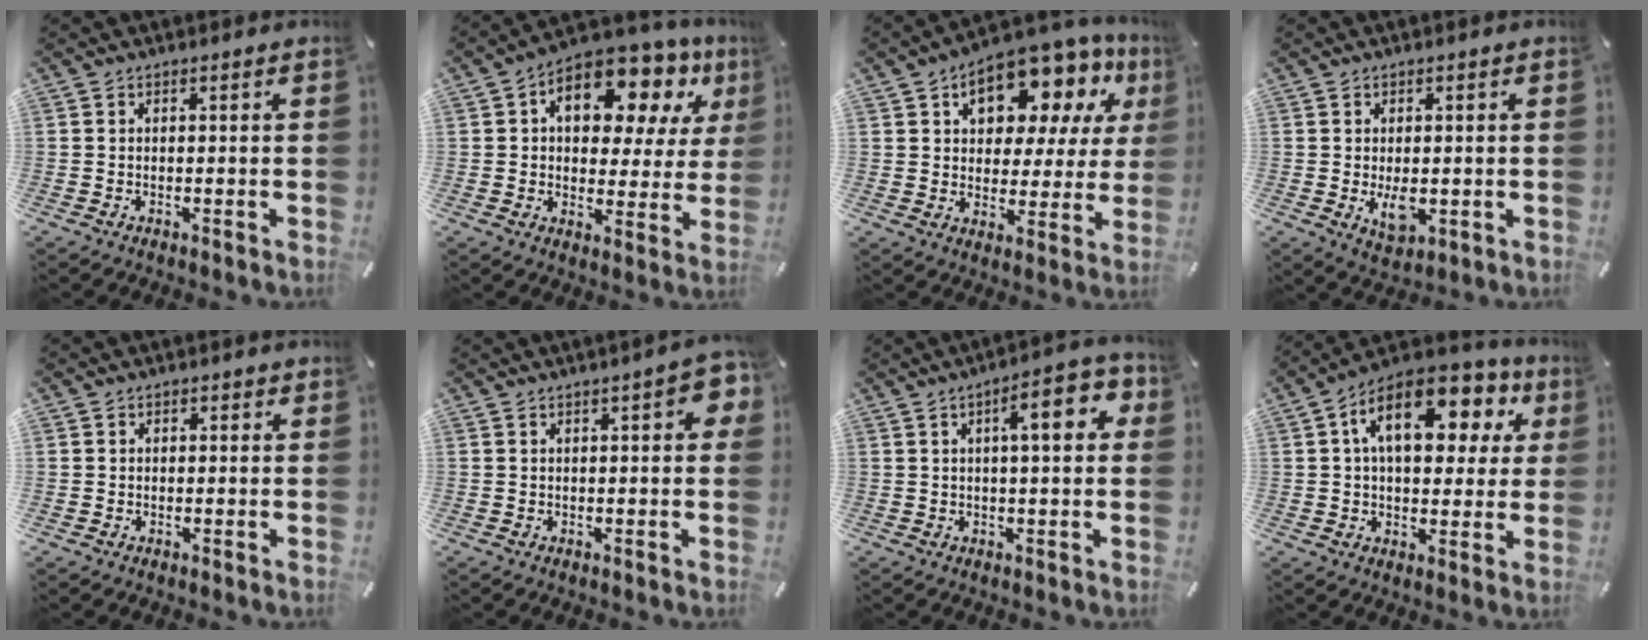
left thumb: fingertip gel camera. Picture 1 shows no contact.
{"total": 15.4, "force": [7.4, 9.1, 10.0], "torque": [-0.149, -0.040, 0.125]}
{"total": 14.6, "force": [9.0, 8.4, 8.0], "torque": [-0.125, -0.059, 0.155]}
{"total": 5.4, "force": [-0.5, 3.3, 4.2], "torque": [-0.075, -0.007, -0.011]}
{"total": 1.4, "force": [0.4, 1.3, -0.1], "torque": [0.010, -0.001, 0.004]}
{"total": 6.5, "force": [2.0, 2.1, 5.8], "torque": [-0.086, 0.002, 0.031]}
{"total": 10.6, "force": [3.6, 3.0, 9.5], "torque": [-0.135, -0.008, 0.050]}
{"total": 16.8, "force": [6.6, 9.5, 12.2], "torque": [-0.194, -0.014, 0.112]}